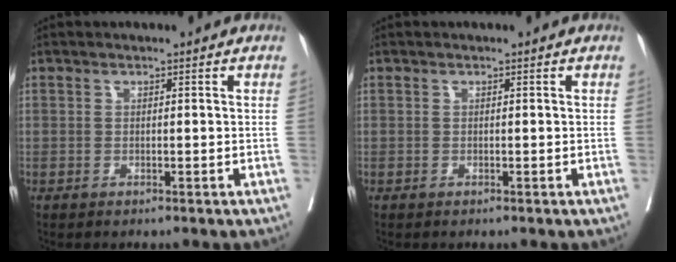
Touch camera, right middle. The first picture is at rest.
{"total": 0.0}